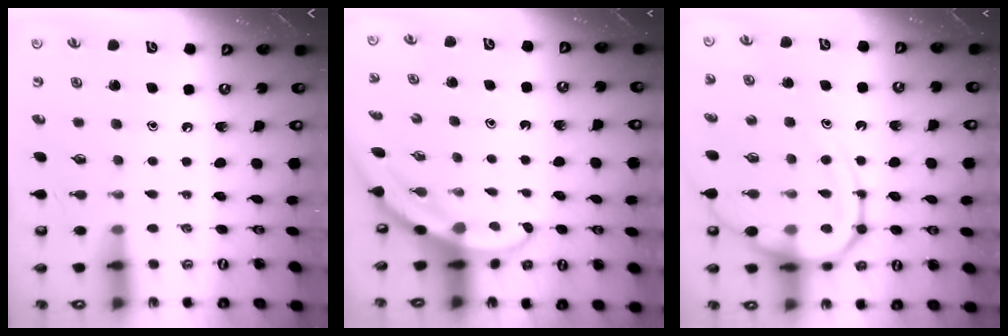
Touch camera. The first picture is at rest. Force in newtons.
{"total": 3.2, "press": 3.2, "slide": 0.2}
{"total": 14.0, "press": 14.0, "slide": 1.4}